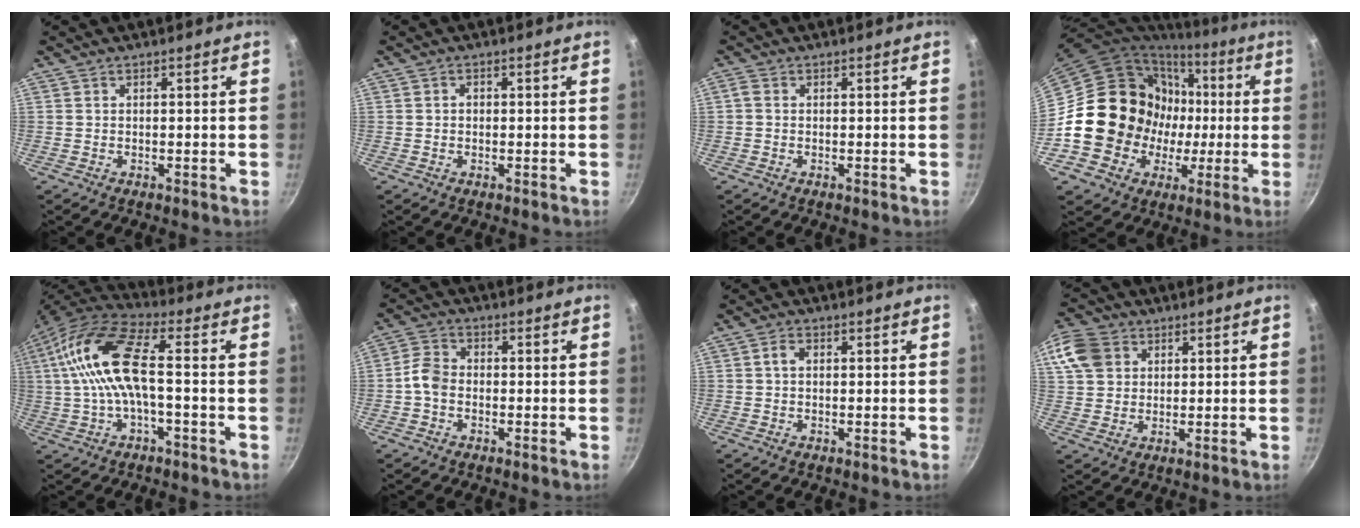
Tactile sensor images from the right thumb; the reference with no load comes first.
{"total": 1.0, "force": [-0.1, 0.9, 0.5], "torque": [-0.007, 0.005, -0.002]}
{"total": 1.2, "force": [-0.1, 1.0, 0.7], "torque": [-0.016, 0.004, -0.004]}
{"total": 21.2, "force": [-0.4, 18.9, 9.6], "torque": [-0.146, 0.029, 0.008]}
{"total": 15.7, "force": [0.3, 6.2, 14.4], "torque": [-0.290, 0.033, -0.007]}
{"total": 4.4, "force": [-1.3, 3.3, 2.7], "torque": [-0.051, 0.021, -0.037]}
{"total": 1.9, "force": [0.2, 1.4, 1.3], "torque": [-0.021, 0.005, 0.002]}
{"total": 11.3, "force": [4.3, 9.1, 5.1], "torque": [-0.103, 0.008, 0.076]}